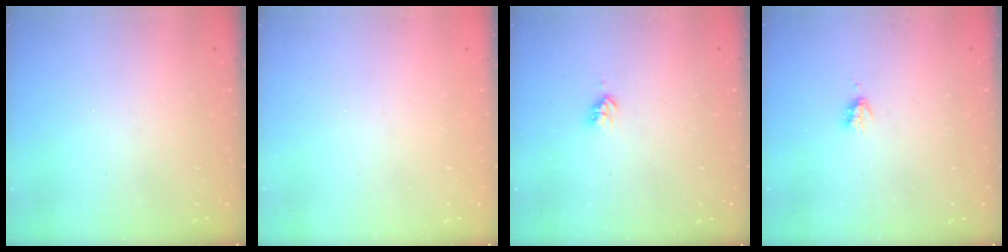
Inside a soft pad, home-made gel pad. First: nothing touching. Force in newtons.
{"total": 0.0}
{"total": 2.8, "press": 2.8, "slide": 0.3}
{"total": 2.9, "press": 2.8, "slide": 0.5}